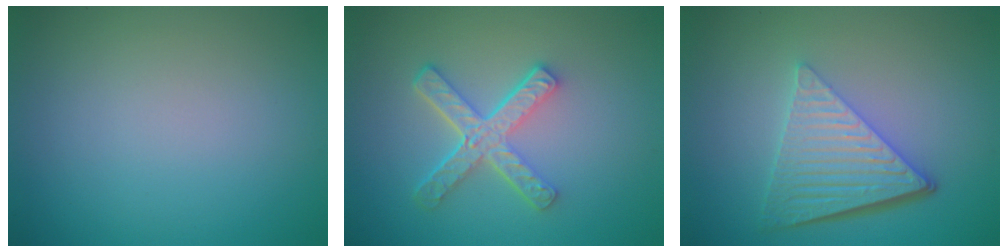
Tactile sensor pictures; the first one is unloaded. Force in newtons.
{"total": 4.6, "press": 3.3, "slide": 3.2}
{"total": 6.4, "press": 4.3, "slide": 4.7}